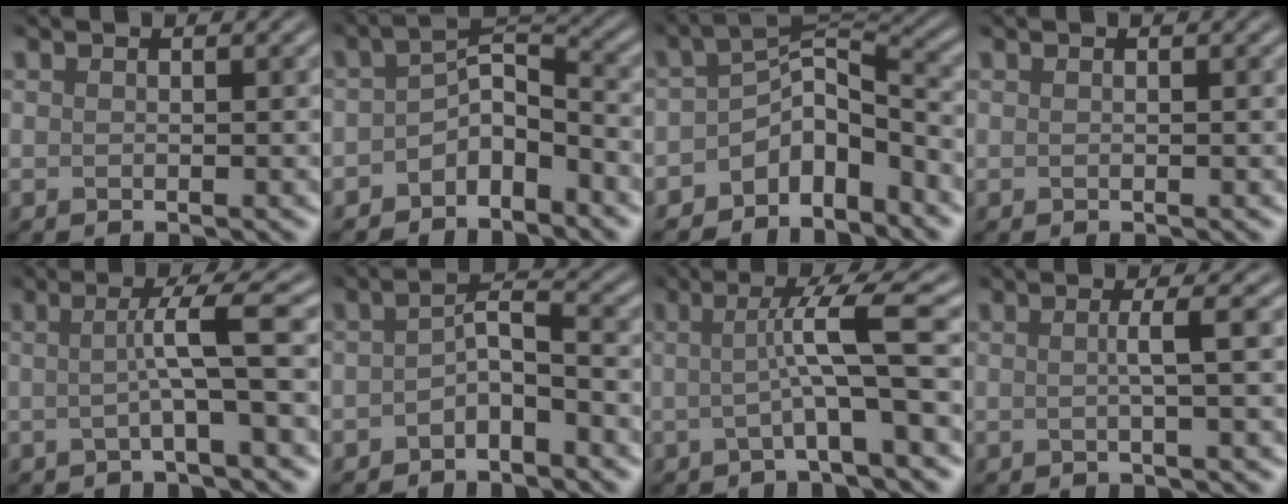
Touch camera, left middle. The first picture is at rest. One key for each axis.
{"total": 3.2, "fx": -2.4, "fy": 1.0, "fz": 1.8, "tx": -0.040, "ty": 0.020, "tz": -0.032}
{"total": 4.7, "fx": -3.2, "fy": 1.9, "fz": 2.8, "tx": -0.039, "ty": 0.016, "tz": -0.049}
{"total": 0.0}
{"total": 3.8, "fx": -0.3, "fy": 0.0, "fz": 3.8, "tx": -0.064, "ty": 0.014, "tz": 0.005}
{"total": 2.2, "fx": -1.7, "fy": 0.2, "fz": 1.5, "tx": -0.041, "ty": 0.019, "tz": -0.020}
{"total": 4.9, "fx": -0.2, "fy": 0.1, "fz": 4.9, "tx": -0.086, "ty": 0.015, "tz": 0.007}
{"total": 1.7, "fx": -0.1, "fy": 0.0, "fz": 1.7, "tx": -0.032, "ty": 0.010, "tz": 0.005}